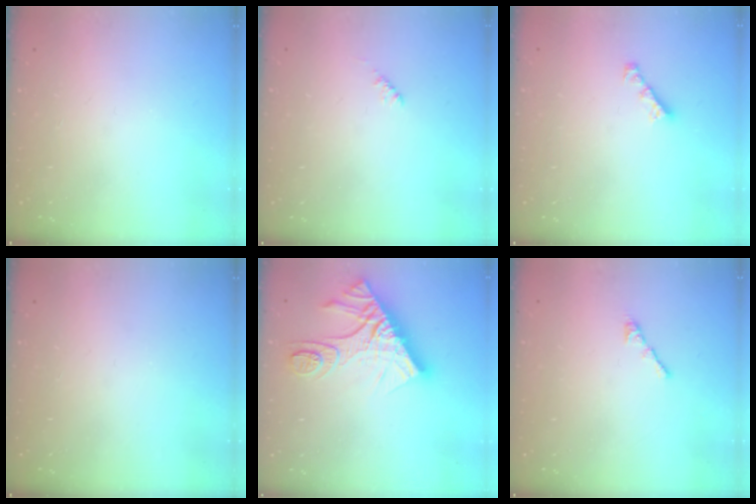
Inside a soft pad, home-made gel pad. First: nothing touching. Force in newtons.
{"total": 3.1, "press": 3.1, "slide": 0.6}
{"total": 2.4, "press": 2.4, "slide": 0.1}
{"total": 0.0}
{"total": 15.8, "press": 15.8, "slide": 1.4}
{"total": 0.6, "press": 0.4, "slide": 0.4}